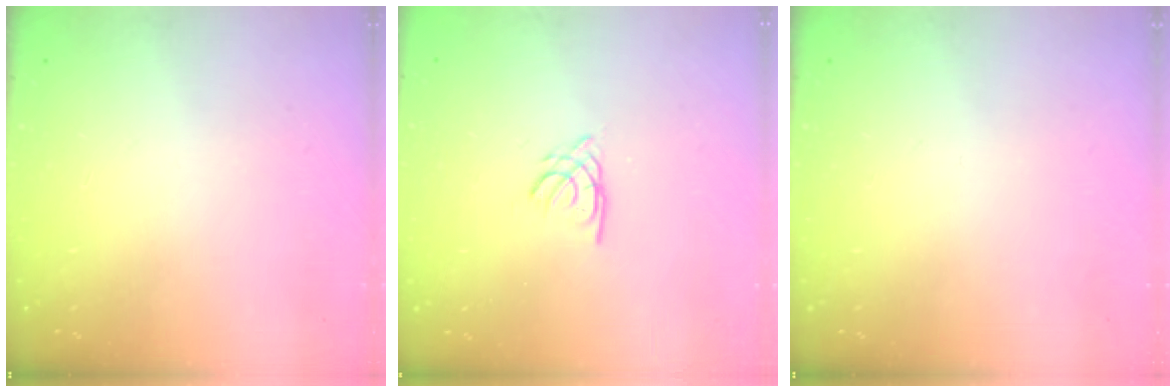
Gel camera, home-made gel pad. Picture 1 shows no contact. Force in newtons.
{"total": 2.4, "press": 2.4, "slide": 0.1}
{"total": 0.0}